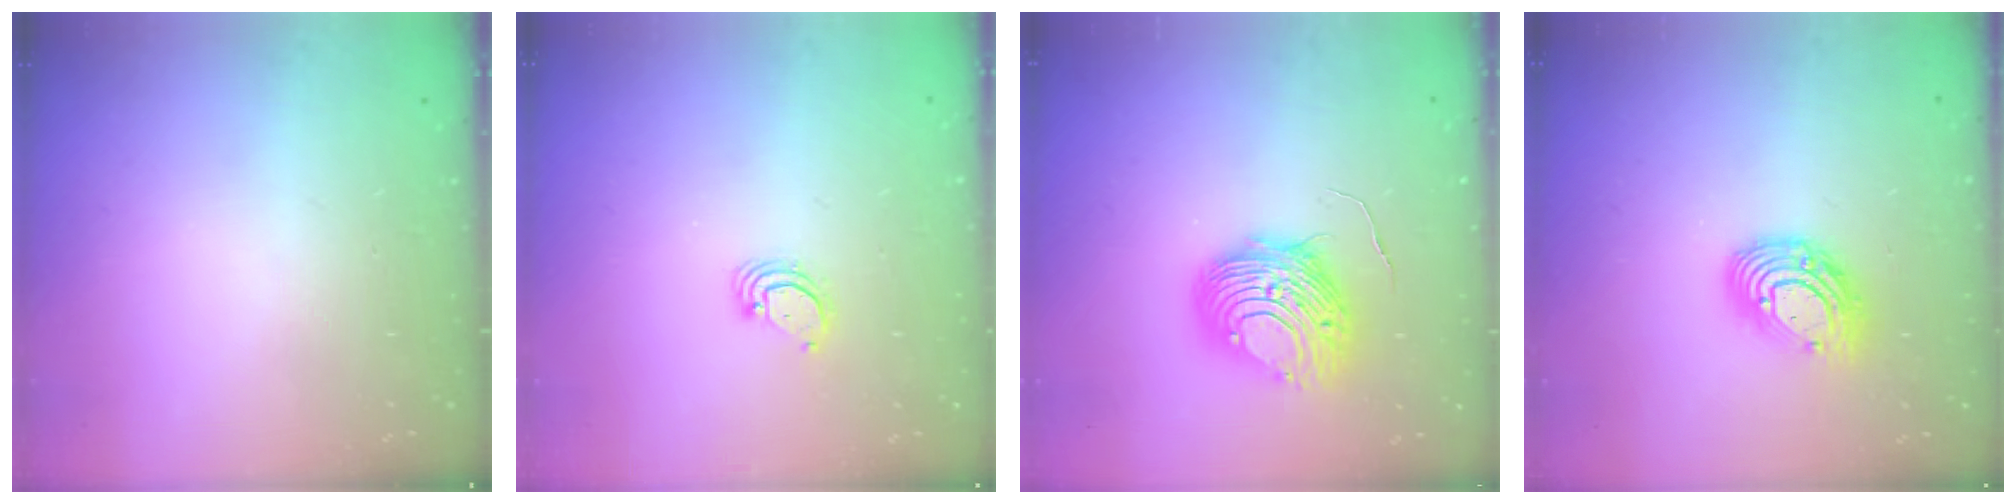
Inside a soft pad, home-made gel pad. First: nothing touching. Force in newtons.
{"total": 2.9, "press": 2.9, "slide": 0.3}
{"total": 10.6, "press": 10.6, "slide": 0.9}
{"total": 12.0, "press": 11.9, "slide": 1.0}